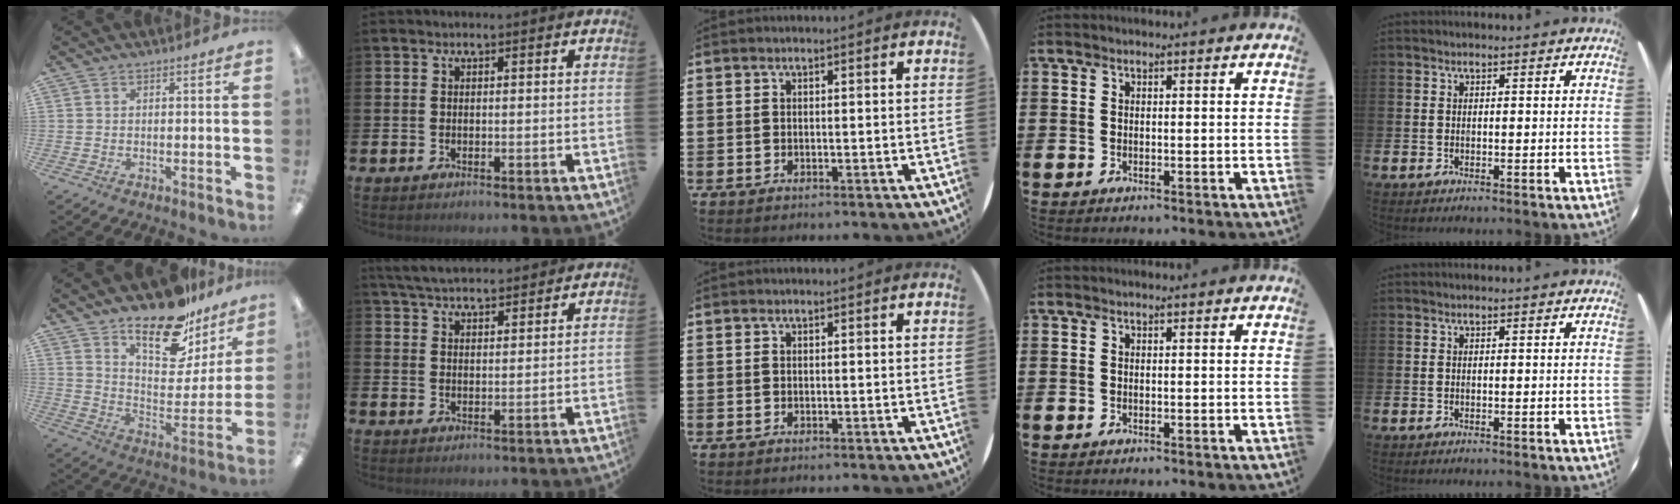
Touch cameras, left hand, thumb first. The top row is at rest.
{"thumb": {"total": 17.9, "force": [14.0, 7.2, 8.5], "torque": [-0.128, -0.104, 0.242]}, "index": {"total": 5.0, "force": [4.9, 0.8, 0.8], "torque": [-0.038, -0.018, 0.090]}}